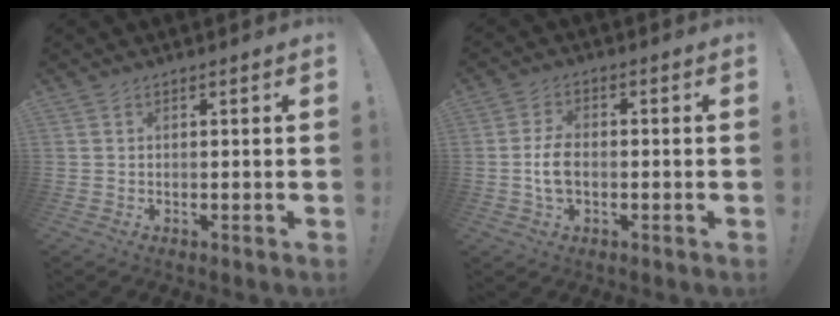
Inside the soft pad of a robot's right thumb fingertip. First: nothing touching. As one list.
[{"total": 6.4, "force": [-1.2, 3.8, 5.0], "torque": [-0.105, 0.003, -0.022]}]